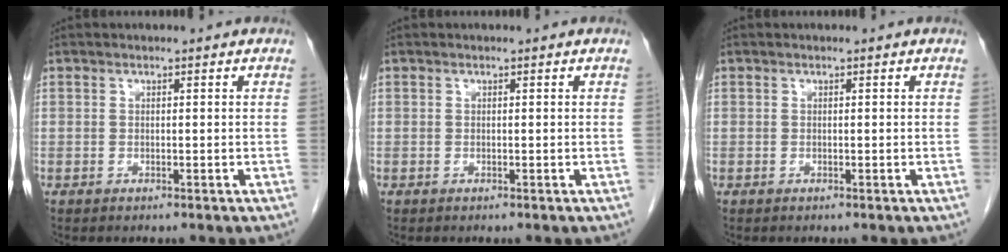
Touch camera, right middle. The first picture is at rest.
{"total": 0.0}
{"total": 0.0}